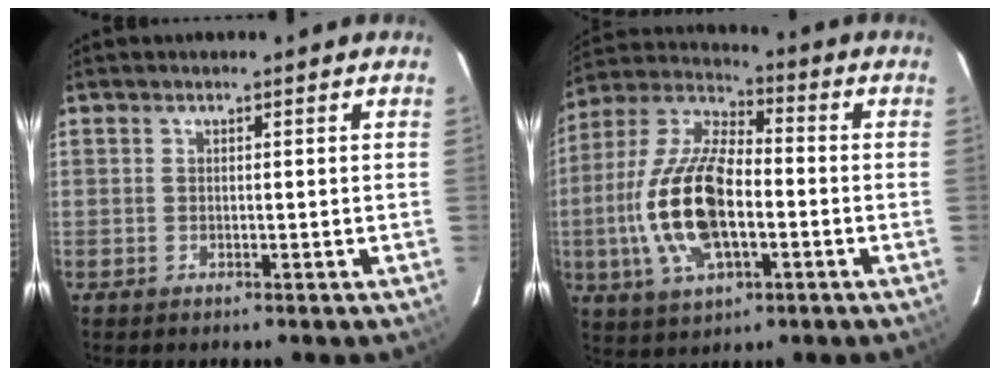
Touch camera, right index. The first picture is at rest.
{"total": 17.8, "force": [-3.5, 8.1, 15.5], "torque": [-0.330, 0.000, -0.067]}